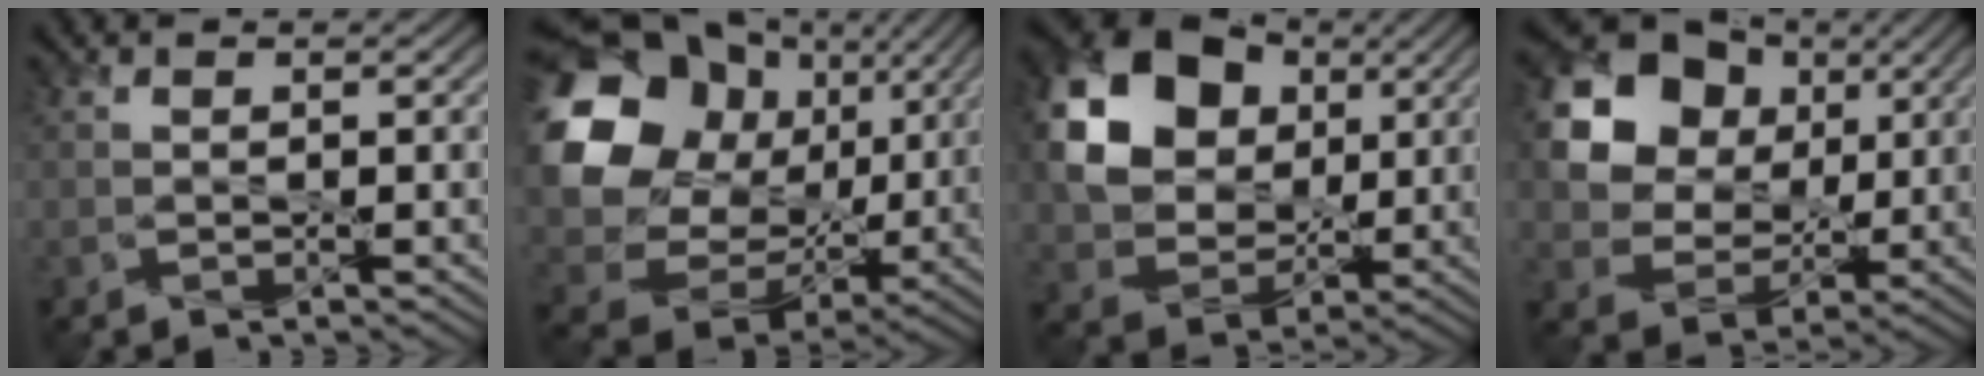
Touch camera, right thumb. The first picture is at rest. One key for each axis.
{"total": 16.9, "fx": 5.2, "fy": 14.0, "fz": 8.1, "tx": -0.209, "ty": 0.011, "tz": 0.099}
{"total": 16.0, "fx": 5.2, "fy": 12.5, "fz": 8.6, "tx": -0.212, "ty": 0.035, "tz": 0.109}
{"total": 14.7, "fx": 5.7, "fy": 12.2, "fz": 6.0, "tx": -0.191, "ty": 0.048, "tz": 0.125}